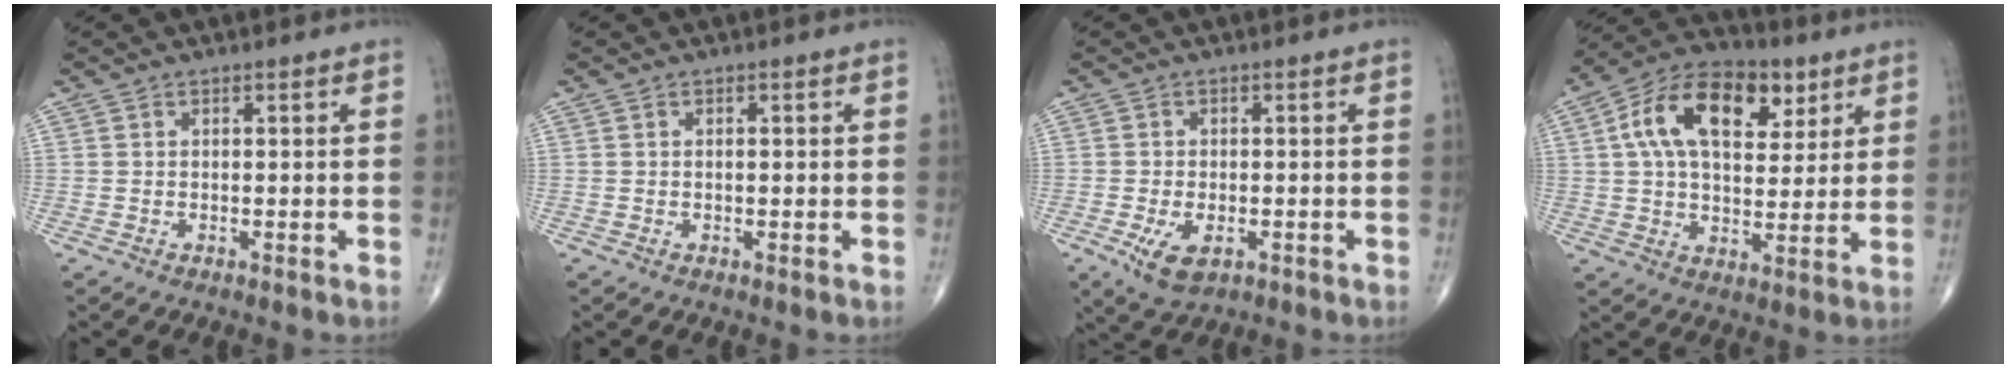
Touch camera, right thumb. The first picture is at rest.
{"total": 0.6, "force": [0.1, 0.2, 0.6], "torque": [-0.010, 0.003, 0.001]}
{"total": 5.6, "force": [-2.0, 3.0, 4.2], "torque": [-0.075, -0.003, -0.026]}
{"total": 17.7, "force": [6.3, 10.3, 13.0], "torque": [-0.191, 0.003, 0.098]}